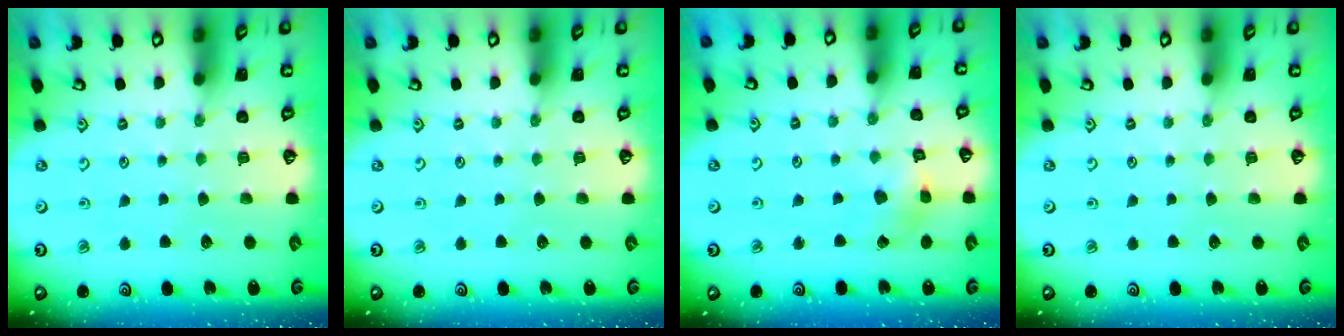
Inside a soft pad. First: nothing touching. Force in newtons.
{"total": 0.0}
{"total": 4.2, "press": 4.2, "slide": 0.4}
{"total": 0.0}